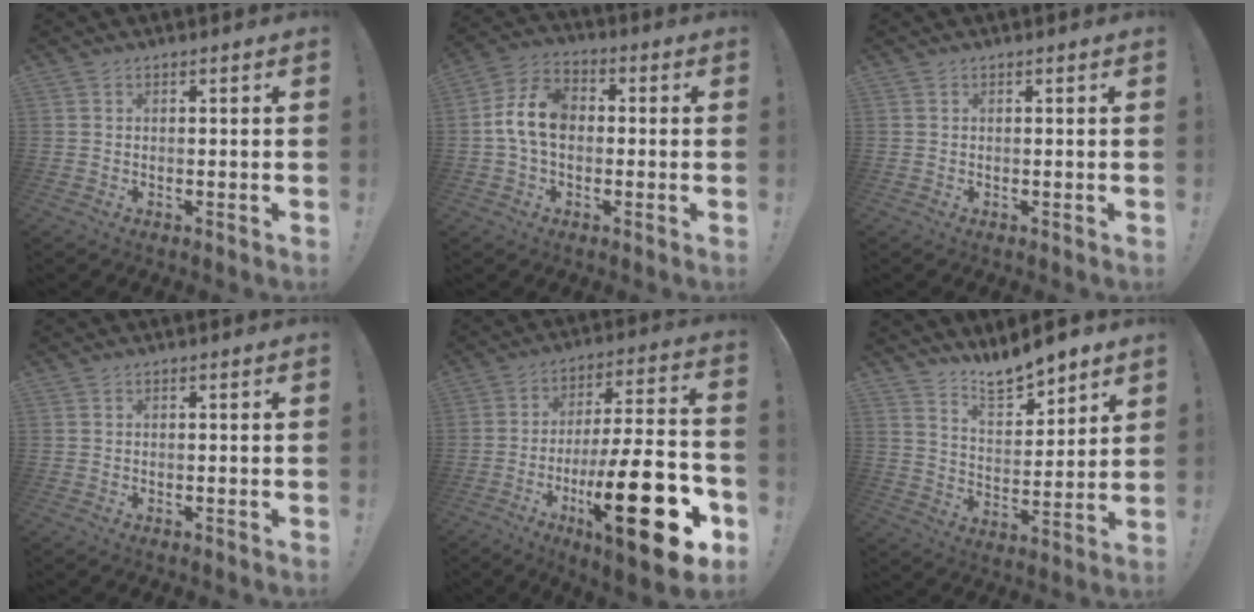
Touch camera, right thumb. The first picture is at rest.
{"total": 11.6, "force": [-0.2, 8.0, 8.3], "torque": [-0.149, 0.016, 0.001]}
{"total": 0.0}
{"total": 0.0}
{"total": 27.5, "force": [-9.8, 7.6, 24.5], "torque": [-0.399, 0.050, -0.151]}
{"total": 10.4, "force": [9.5, 2.9, 3.2], "torque": [-0.053, -0.073, 0.178]}